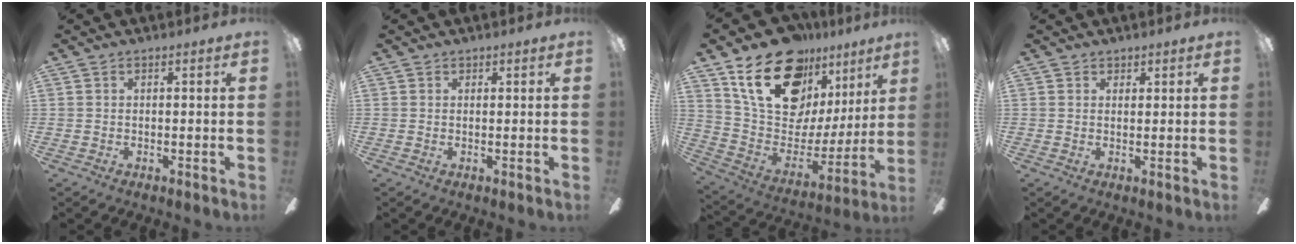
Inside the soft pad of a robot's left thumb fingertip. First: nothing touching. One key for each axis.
{"total": 0.7, "fx": 0.6, "fy": 0.5, "fz": 0.0, "tx": -0.001, "ty": 0.001, "tz": 0.011}
{"total": 24.6, "fx": 15.9, "fy": 13.7, "fz": 12.7, "tx": -0.206, "ty": -0.095, "tz": 0.296}
{"total": 1.5, "fx": 1.3, "fy": 0.8, "fz": 0.0, "tx": 0.008, "ty": -0.003, "tz": 0.023}